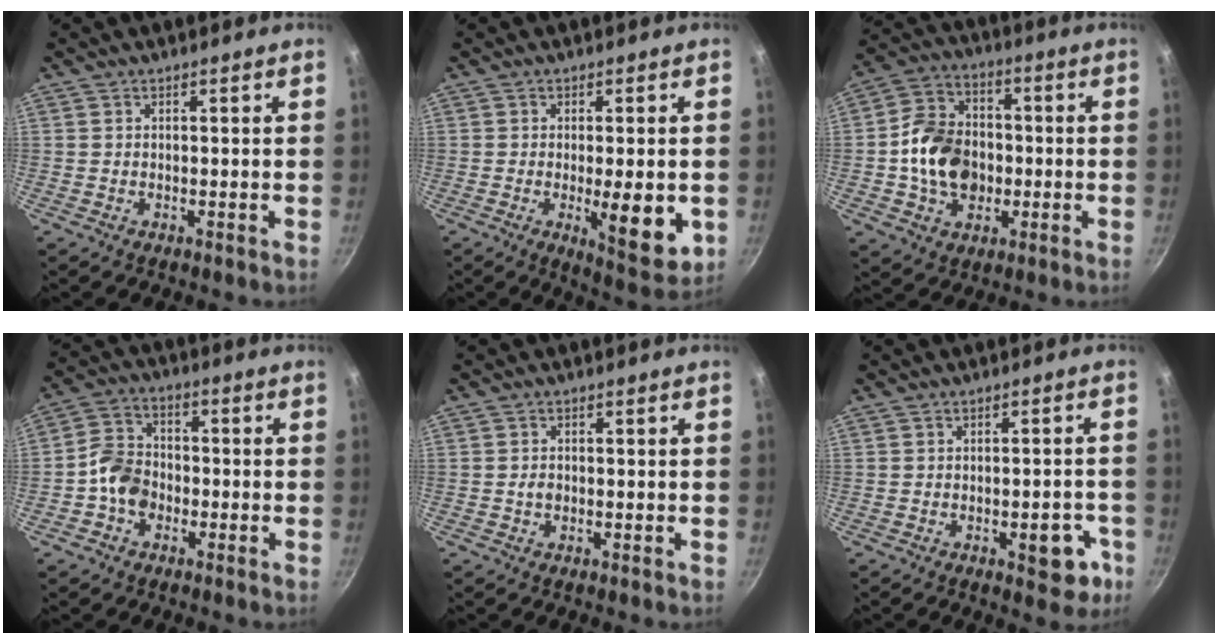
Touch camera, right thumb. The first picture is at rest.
{"total": 10.7, "force": [-1.8, 3.4, 10.0], "torque": [-0.119, -0.014, -0.017]}
{"total": 13.9, "force": [-1.5, 10.7, 8.6], "torque": [-0.126, 0.024, -0.033]}
{"total": 7.6, "force": [-2.5, 6.0, 4.0], "torque": [-0.051, 0.028, -0.059]}
{"total": 1.5, "force": [-0.3, 1.1, 1.0], "torque": [-0.017, 0.005, -0.005]}
{"total": 7.0, "force": [-2.8, 3.5, 5.4], "torque": [-0.038, 0.021, -0.029]}